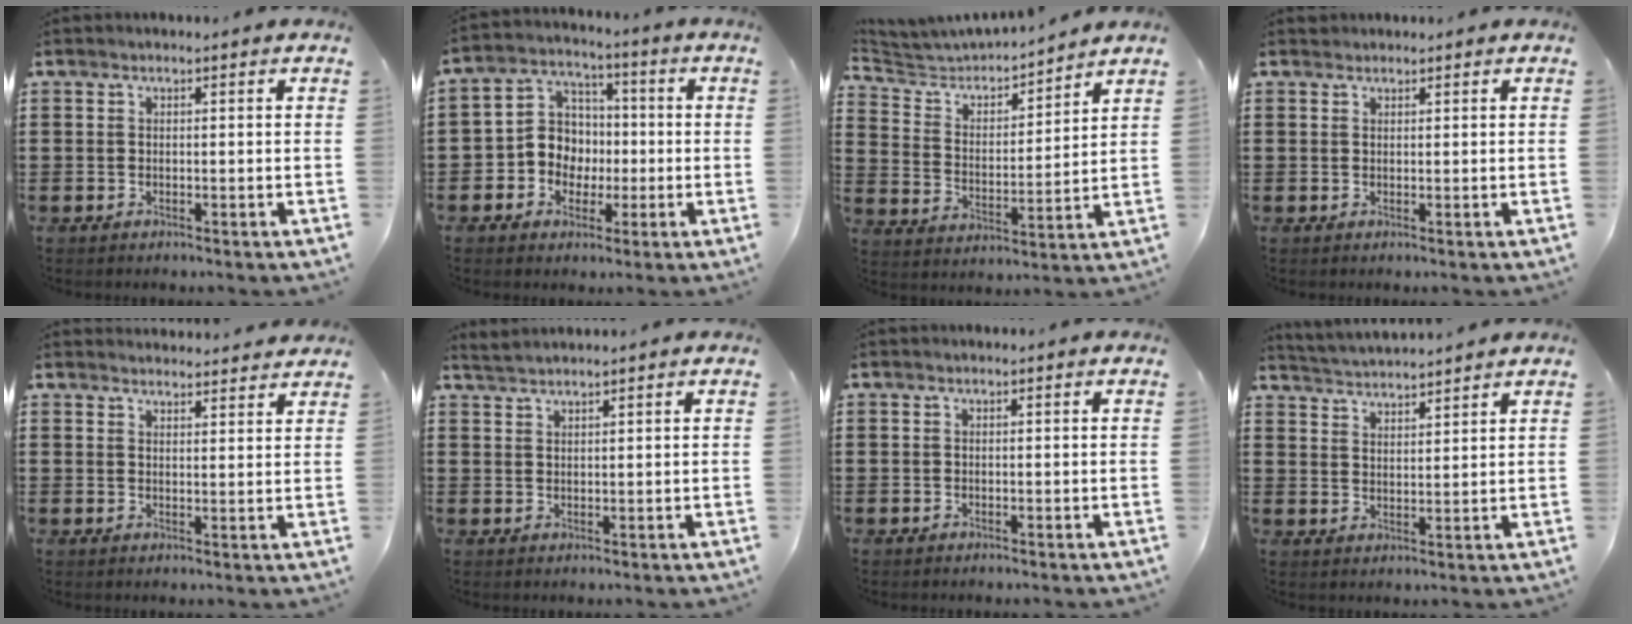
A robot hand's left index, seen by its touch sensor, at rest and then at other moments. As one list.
[{"total": 7.2, "force": [-1.1, 6.8, 2.2], "torque": [-0.076, 0.013, -0.025]}, {"total": 4.6, "force": [4.3, 1.2, 0.7], "torque": [-0.043, -0.031, 0.067]}, {"total": 0.8, "force": [0.7, 0.4, 0.0], "torque": [-0.002, 0.001, 0.015]}, {"total": 2.7, "force": [2.7, 0.1, 0.0], "torque": [0.000, -0.013, 0.050]}, {"total": 1.7, "force": [1.7, -0.3, 0.1], "torque": [-0.005, 0.002, 0.034]}, {"total": 0.0}, {"total": 3.1, "force": [3.1, -0.4, -0.3], "torque": [-0.007, -0.017, 0.054]}]